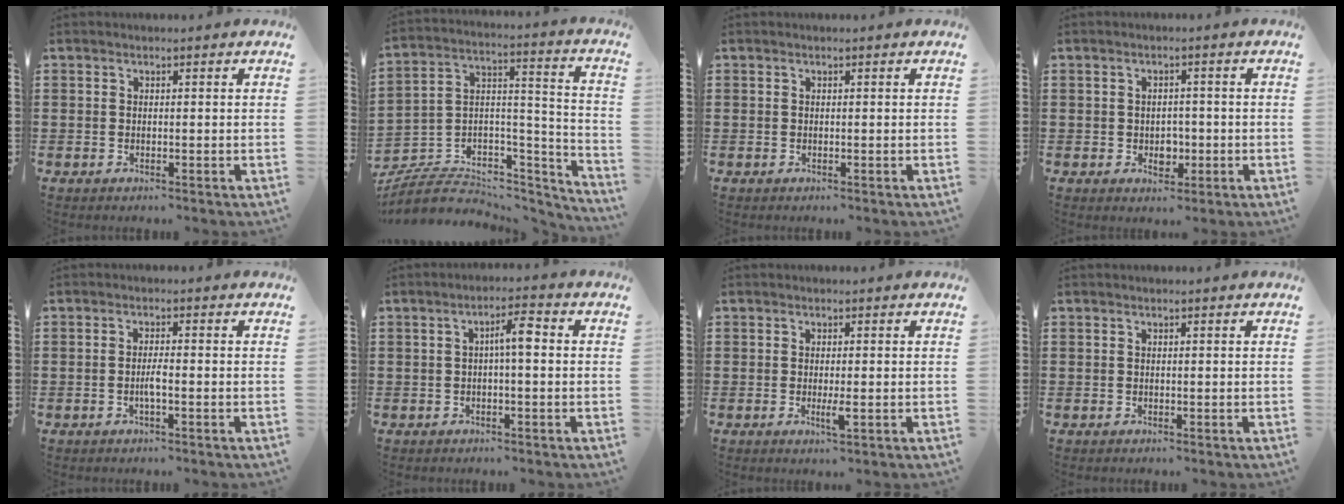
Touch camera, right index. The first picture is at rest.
{"total": 4.9, "force": [-3.4, 3.2, 1.7], "torque": [-0.045, -0.009, -0.066]}
{"total": 0.0}
{"total": 2.7, "force": [-0.7, 2.0, 1.6], "torque": [-0.027, -0.001, -0.016]}
{"total": 2.1, "force": [-0.8, 0.1, 1.9], "torque": [-0.043, -0.003, -0.016]}
{"total": 3.8, "force": [0.0, 0.8, 3.8], "torque": [-0.072, 0.011, -0.003]}
{"total": 2.4, "force": [-0.6, 0.4, 2.3], "torque": [-0.047, -0.006, -0.013]}
{"total": 0.0}